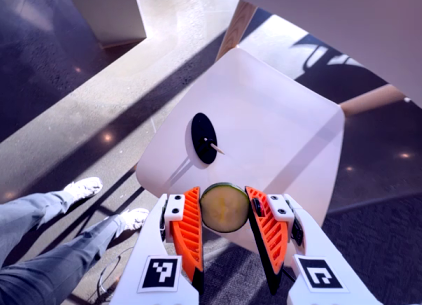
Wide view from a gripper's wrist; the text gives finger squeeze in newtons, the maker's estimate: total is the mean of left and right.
{"total": 9.0, "left": 8.9, "right": 9.0}